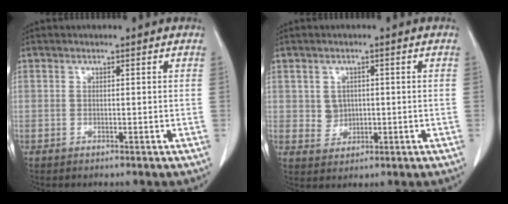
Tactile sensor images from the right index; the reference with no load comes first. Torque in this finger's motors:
{"motor_torque": [-0.12, 0.08, -0.03, 0.01]}